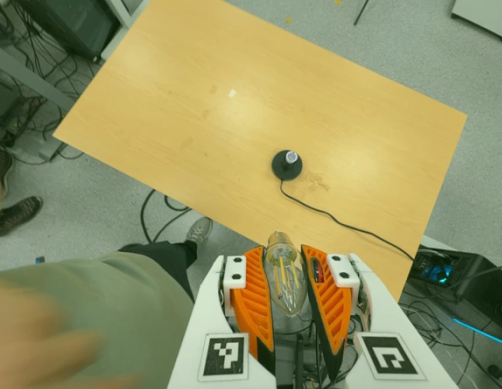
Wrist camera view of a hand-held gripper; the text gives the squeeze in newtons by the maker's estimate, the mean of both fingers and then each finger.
{"total": 19.2, "left": 21.2, "right": 17.2}